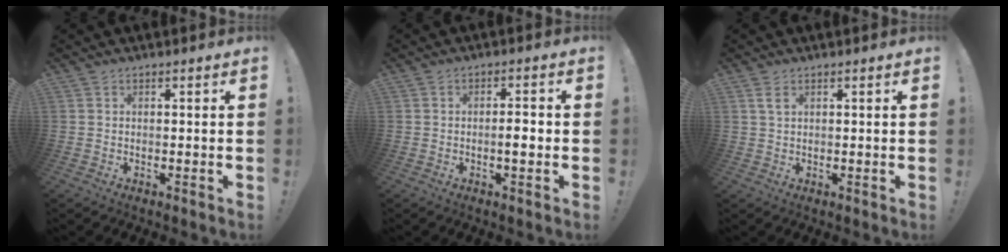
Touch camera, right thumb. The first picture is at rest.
{"total": 3.9, "force": [-1.1, 0.7, 3.7], "torque": [-0.049, 0.000, -0.025]}
{"total": 2.6, "force": [1.3, 1.4, 1.8], "torque": [-0.021, -0.005, 0.021]}